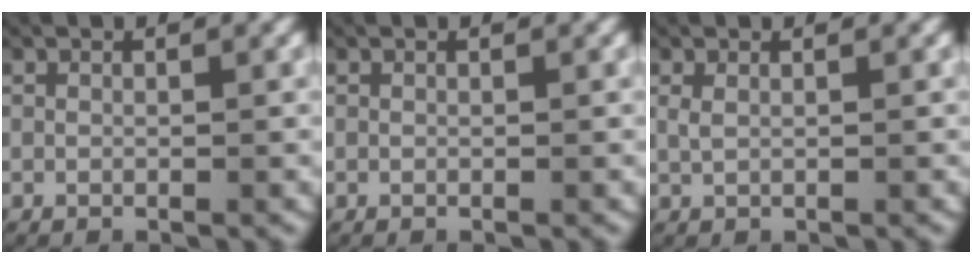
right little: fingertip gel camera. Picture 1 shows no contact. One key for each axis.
{"total": 0.0}
{"total": 0.9, "fx": 0.4, "fy": 0.2, "fz": 0.8, "tx": -0.020, "ty": -0.001, "tz": 0.011}